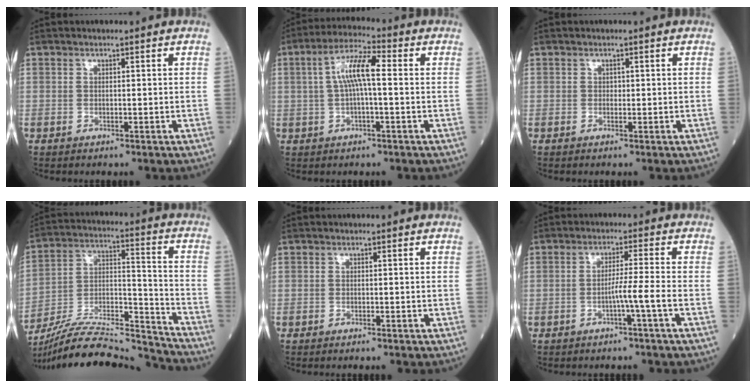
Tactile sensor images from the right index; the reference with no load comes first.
{"total": 7.3, "force": [0.7, 1.4, 7.1], "torque": [-0.143, 0.023, 0.010]}
{"total": 0.5, "force": [0.0, 0.4, 0.3], "torque": [-0.002, 0.002, -0.001]}
{"total": 22.5, "force": [-21.5, 1.0, 6.6], "torque": [-0.137, 0.008, -0.351]}
{"total": 0.9, "force": [-0.8, 0.0, 0.4], "torque": [-0.007, -0.001, -0.009]}
{"total": 3.6, "force": [-1.6, -1.3, 3.0], "torque": [-0.050, 0.002, -0.030]}